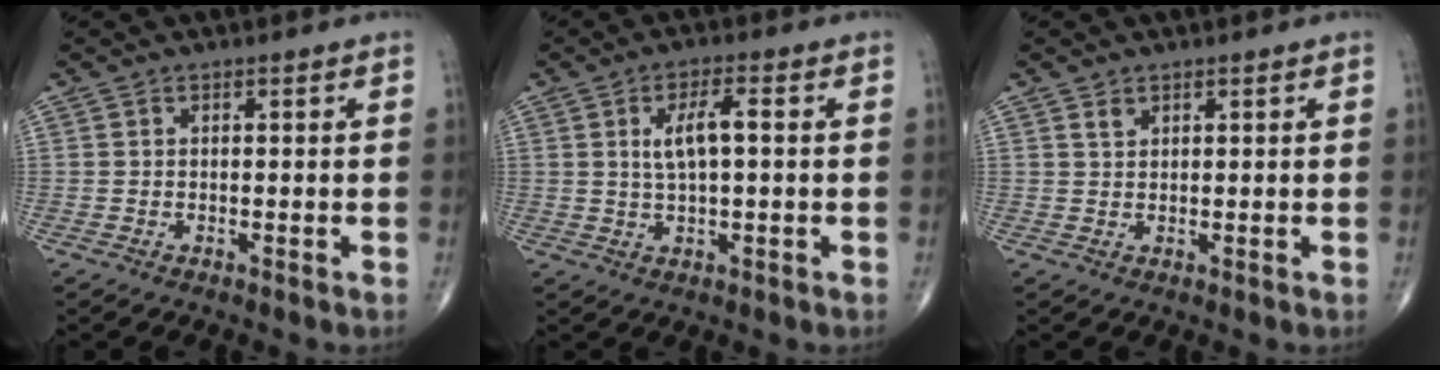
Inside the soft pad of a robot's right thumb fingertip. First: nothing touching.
{"total": 5.8, "force": [0.9, 1.9, 5.4], "torque": [-0.107, 0.005, 0.016]}
{"total": 1.3, "force": [0.9, 0.7, 0.5], "torque": [-0.004, -0.004, 0.017]}